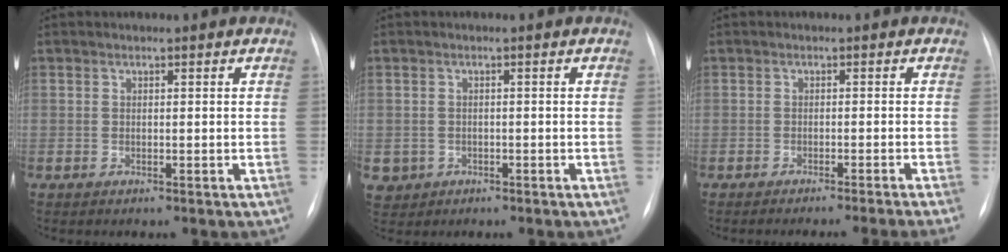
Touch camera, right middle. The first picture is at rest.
{"total": 2.9, "force": [-1.1, 2.7, 0.3], "torque": [-0.008, 0.002, -0.012]}
{"total": 7.8, "force": [-6.7, -2.2, 3.4], "torque": [-0.013, -0.018, -0.084]}